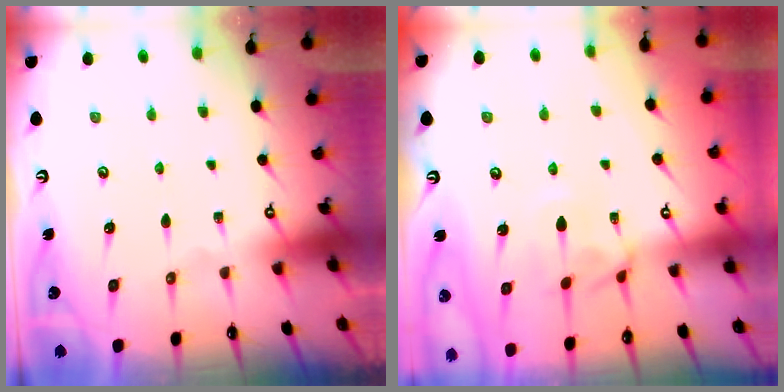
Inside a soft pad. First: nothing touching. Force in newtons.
{"total": 2.7, "press": 2.6, "slide": 0.5}